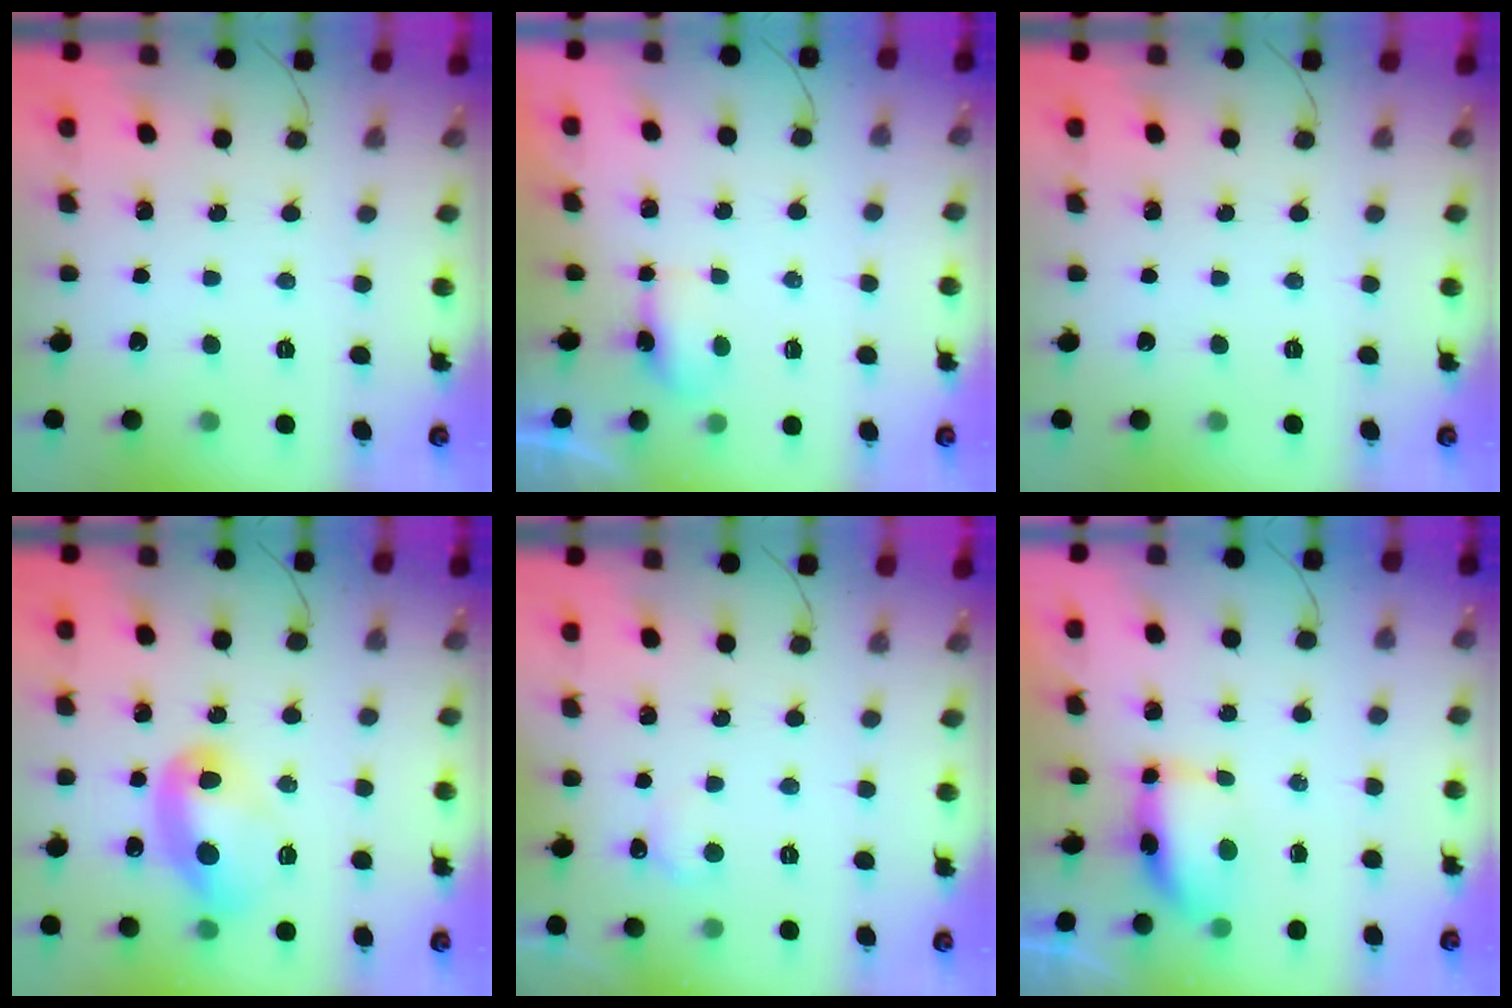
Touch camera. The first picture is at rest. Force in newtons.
{"total": 4.3, "press": 4.2, "slide": 1.0}
{"total": 0.0}
{"total": 16.4, "press": 12.3, "slide": 10.8}
{"total": 3.5, "press": 3.4, "slide": 1.0}
{"total": 12.8, "press": 8.6, "slide": 9.5}